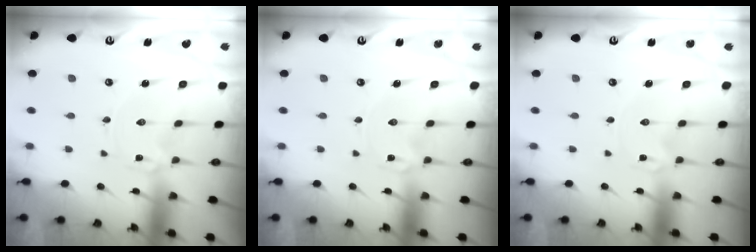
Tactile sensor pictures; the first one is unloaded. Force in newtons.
{"total": 0.0}
{"total": 0.0}